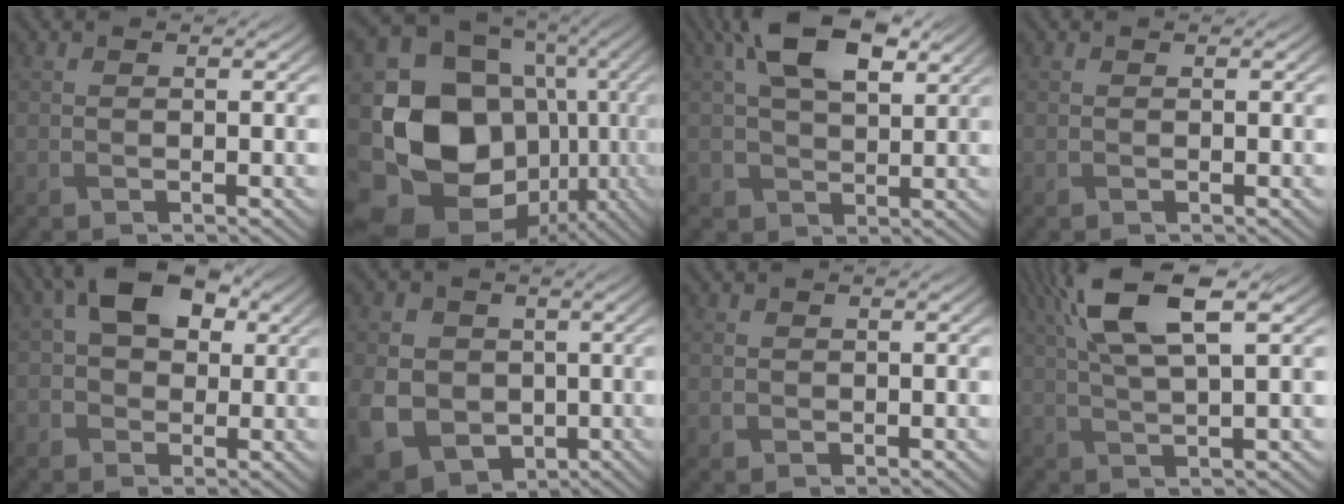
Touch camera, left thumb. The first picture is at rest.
{"total": 21.4, "force": [-4.9, 17.9, 10.7], "torque": [-0.232, -0.046, -0.073]}
{"total": 10.3, "force": [4.2, 6.1, 7.2], "torque": [-0.153, 0.007, 0.082]}
{"total": 0.0}
{"total": 7.9, "force": [1.6, 5.9, 5.0], "torque": [-0.104, 0.013, 0.021]}
{"total": 10.4, "force": [-1.5, 8.9, 5.3], "torque": [-0.142, -0.033, -0.032]}
{"total": 0.9, "force": [0.0, 0.9, 0.0], "torque": [-0.002, -0.005, -0.003]}
{"total": 10.0, "force": [4.4, 2.8, 8.5], "torque": [-0.181, 0.021, 0.079]}